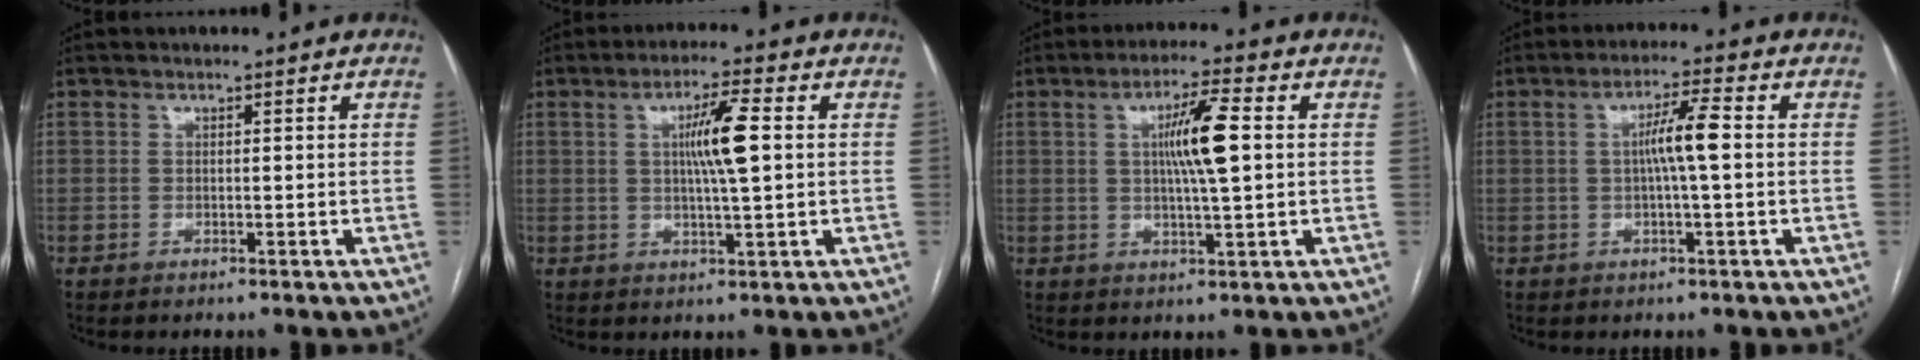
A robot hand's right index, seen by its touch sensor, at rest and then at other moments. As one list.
[{"total": 7.2, "force": [1.3, 0.4, 7.1], "torque": [-0.125, 0.003, 0.021]}, {"total": 8.2, "force": [1.4, 0.5, 8.1], "torque": [-0.143, 0.004, 0.024]}, {"total": 5.6, "force": [0.4, 0.2, 5.6], "torque": [-0.100, 0.010, 0.007]}]